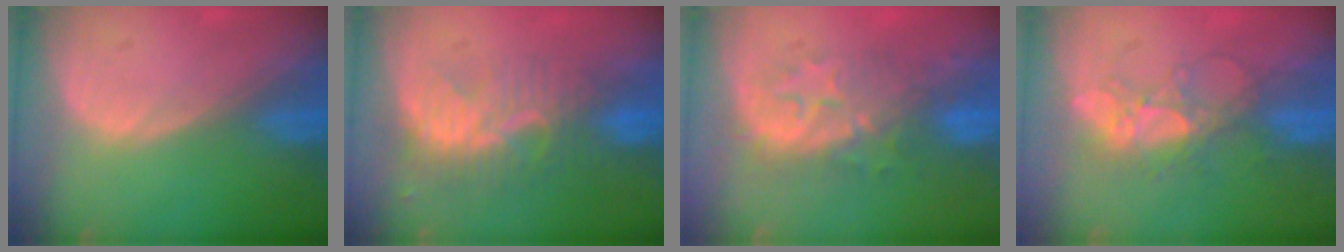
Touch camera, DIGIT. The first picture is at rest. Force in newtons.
{"total": 8.5, "press": 7.7, "slide": 3.6}
{"total": 7.9, "press": 7.8, "slide": 1.3}
{"total": 6.0, "press": 5.8, "slide": 1.6}